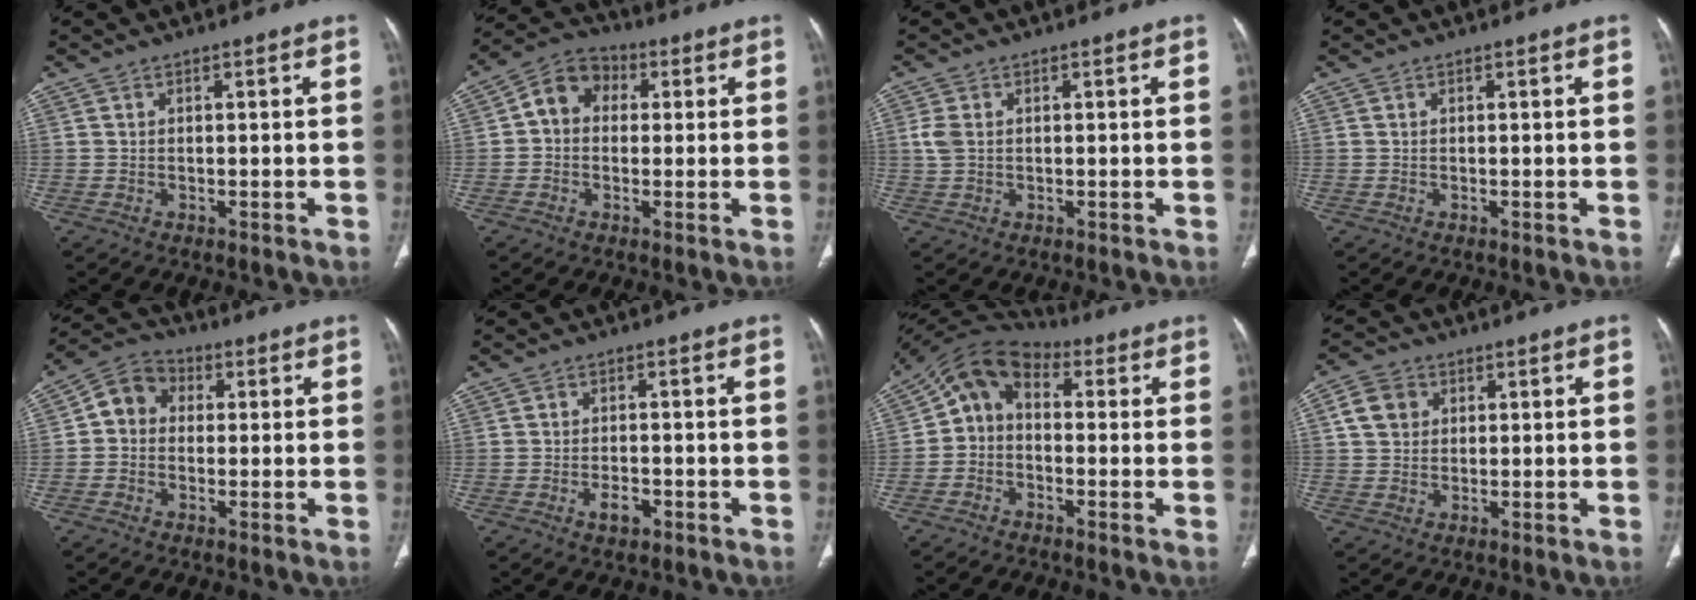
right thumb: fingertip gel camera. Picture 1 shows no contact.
{"total": 8.0, "force": [0.9, 6.6, 4.5], "torque": [-0.054, 0.024, 0.000]}
{"total": 2.6, "force": [0.3, 1.8, 1.8], "torque": [-0.052, 0.003, 0.006]}
{"total": 0.0}
{"total": 7.0, "force": [0.4, 6.0, 3.6], "torque": [-0.041, 0.021, -0.009]}
{"total": 3.3, "force": [-1.6, 1.8, 2.2], "torque": [-0.033, 0.008, -0.024]}
{"total": 8.9, "force": [0.5, 6.9, 5.6], "torque": [-0.076, 0.039, -0.012]}
{"total": 5.6, "force": [1.6, 4.7, 2.6], "torque": [-0.031, 0.002, 0.028]}